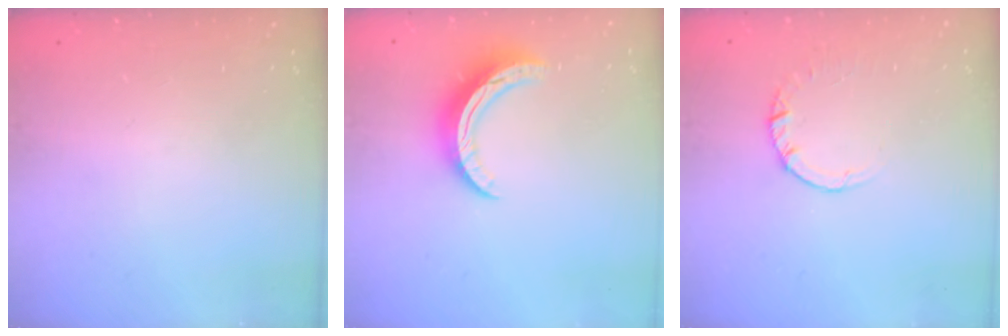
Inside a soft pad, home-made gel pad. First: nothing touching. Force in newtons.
{"total": 9.9, "press": 9.9, "slide": 0.2}
{"total": 2.5, "press": 2.5, "slide": 0.2}